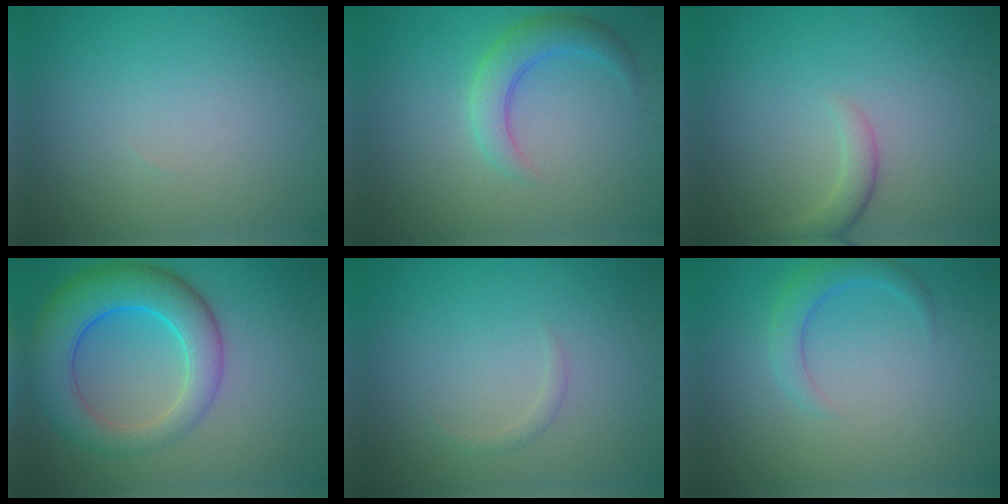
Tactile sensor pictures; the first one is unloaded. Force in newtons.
{"total": 3.4, "press": 3.4, "slide": 0.1}
{"total": 2.0, "press": 2.0, "slide": 0.2}
{"total": 8.4, "press": 8.4, "slide": 0.2}
{"total": 0.8, "press": 0.8, "slide": 0.0}
{"total": 2.4, "press": 2.4, "slide": 0.2}